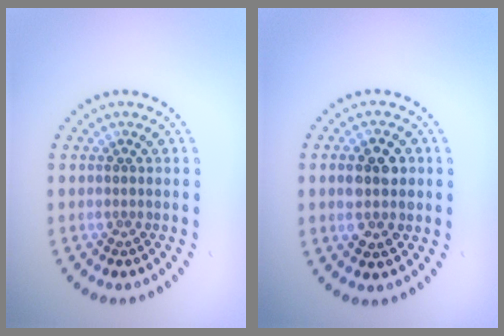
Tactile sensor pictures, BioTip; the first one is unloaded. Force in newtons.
{"total": 3.7, "press": 3.7, "slide": 0.2}